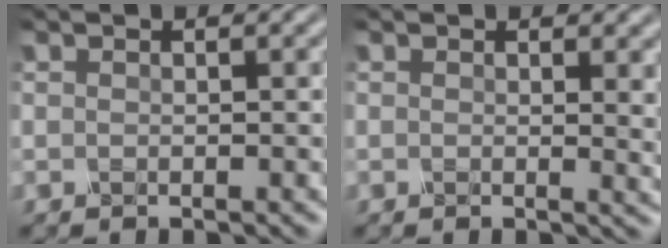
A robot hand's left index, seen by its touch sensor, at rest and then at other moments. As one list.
[{"total": 3.1, "force": [0.9, 1.2, 2.7], "torque": [-0.018, 0.007, 0.016]}]